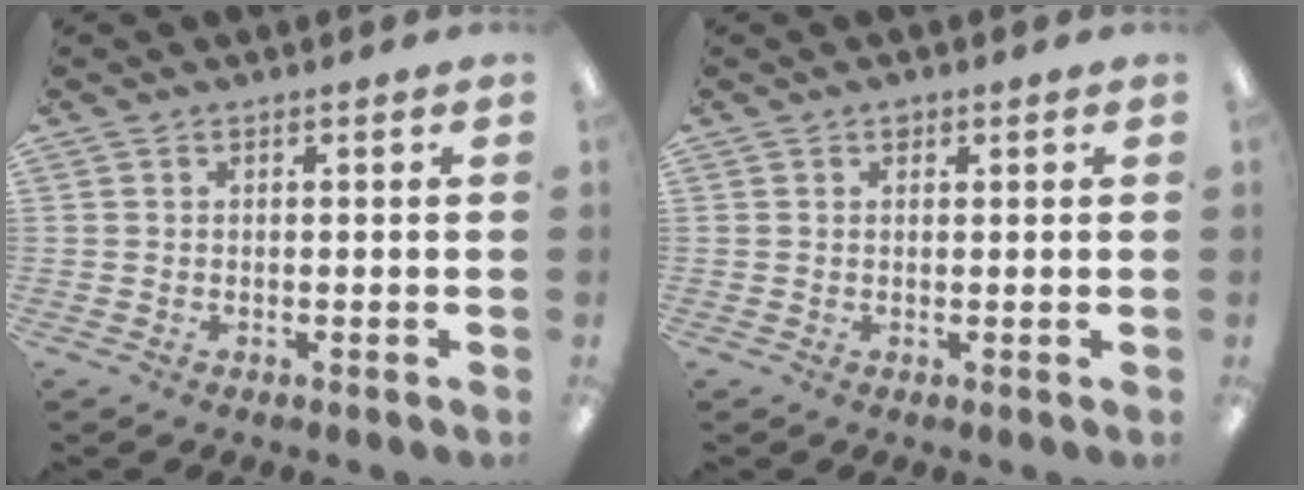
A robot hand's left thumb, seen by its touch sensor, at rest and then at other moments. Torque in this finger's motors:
{"motor_torque": [0.15, 0.03, 0.15, -0.25, 0.00]}